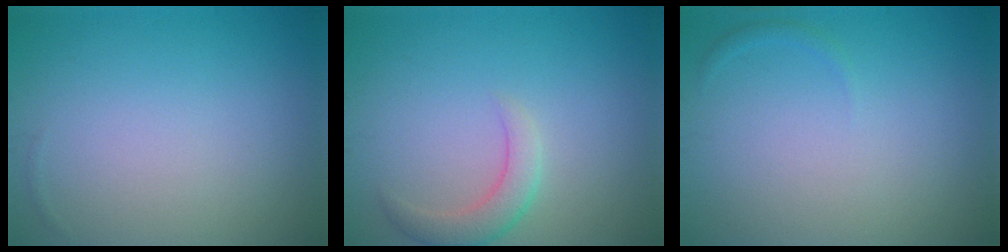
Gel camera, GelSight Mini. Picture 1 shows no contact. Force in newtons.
{"total": 2.5, "press": 2.5, "slide": 0.2}
{"total": 0.5, "press": 0.5, "slide": 0.1}